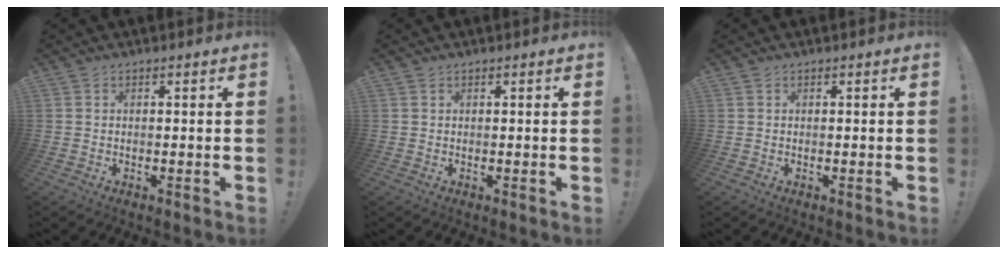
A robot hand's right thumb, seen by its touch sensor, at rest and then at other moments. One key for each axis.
{"total": 0.0}
{"total": 0.0}